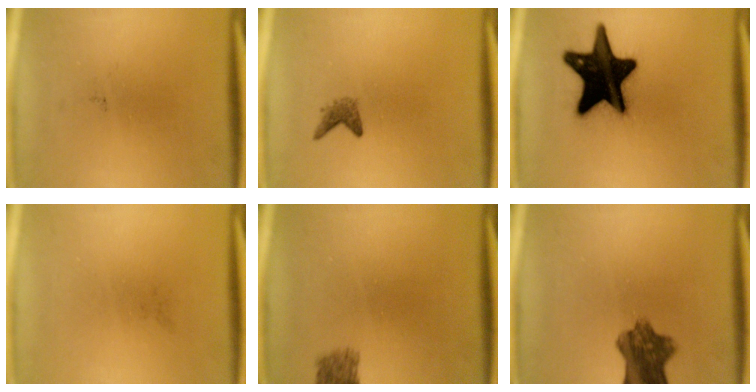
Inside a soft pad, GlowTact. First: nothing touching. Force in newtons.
{"total": 1.4}
{"total": 20.2}
{"total": 0.0}
{"total": 2.5}
{"total": 8.1}